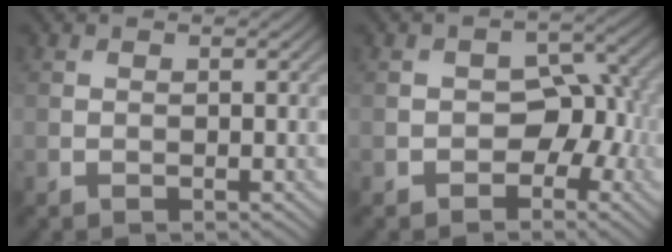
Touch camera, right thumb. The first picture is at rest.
{"total": 5.2, "force": [-1.7, 3.7, 3.2], "torque": [-0.035, 0.000, -0.032]}